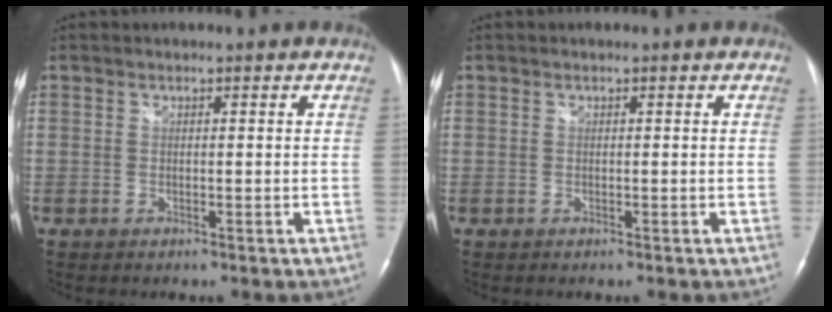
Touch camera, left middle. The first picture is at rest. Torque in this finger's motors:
{"motor_torque": [0.78, -1.06, 0.12, 0.01]}